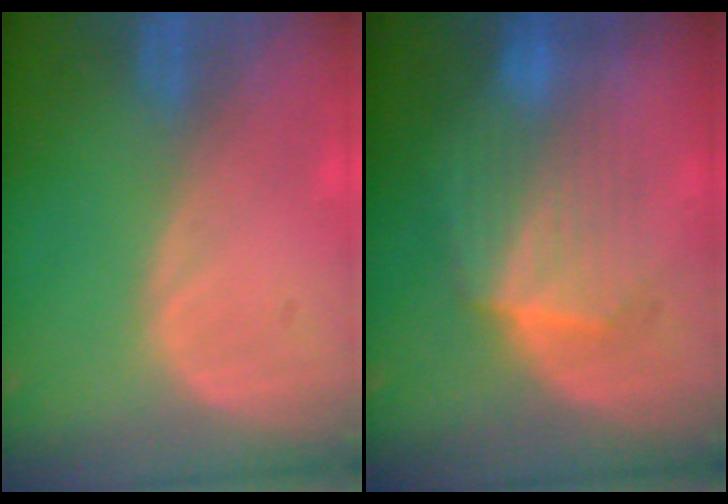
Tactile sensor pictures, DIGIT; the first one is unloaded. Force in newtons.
{"total": 7.1, "press": 7.0, "slide": 1.2}